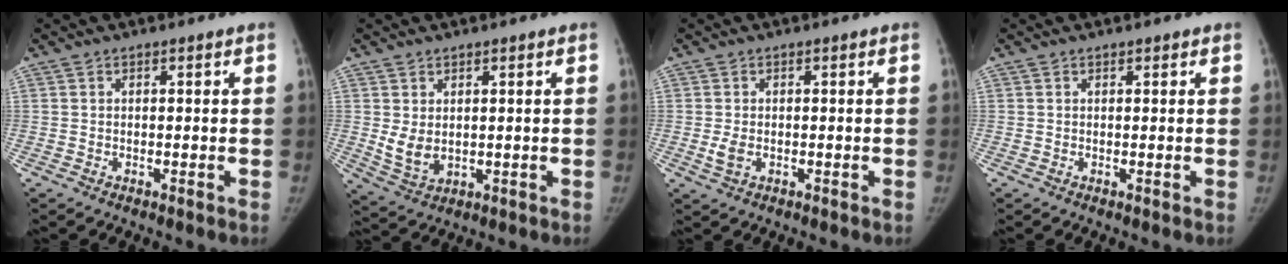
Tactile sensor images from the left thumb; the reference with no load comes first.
{"total": 4.8, "force": [0.8, 3.3, 3.5], "torque": [-0.055, -0.014, 0.030]}
{"total": 2.4, "force": [-0.5, 1.5, 1.8], "torque": [-0.038, -0.004, -0.006]}
{"total": 0.6, "force": [0.5, 0.4, 0.2], "torque": [0.001, -0.002, 0.005]}